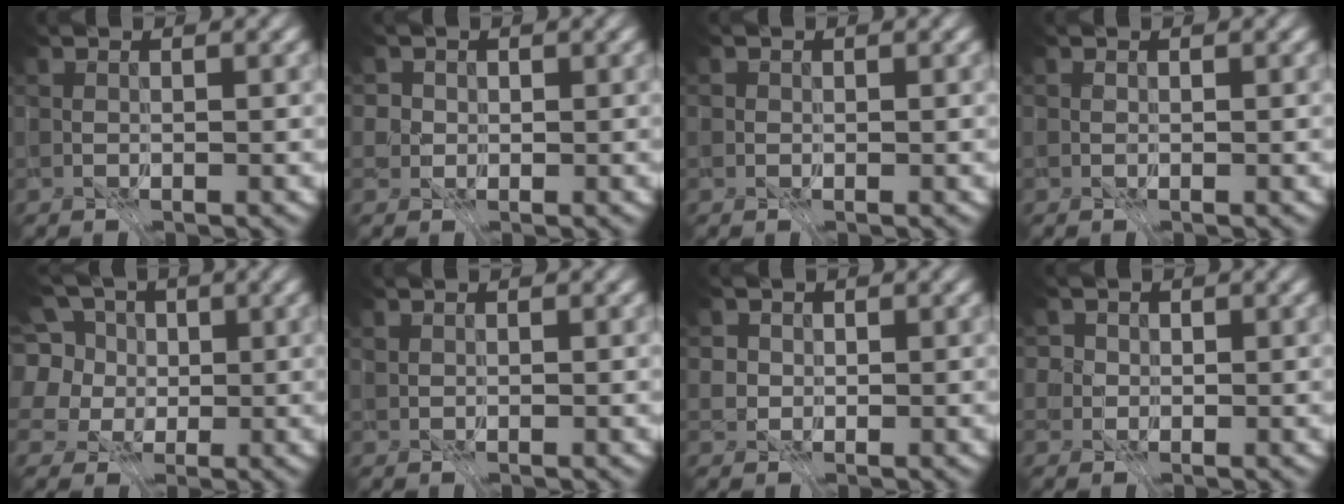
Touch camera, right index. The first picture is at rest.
{"total": 3.9, "force": [2.3, 2.8, 1.5], "torque": [-0.017, 0.004, 0.016]}
{"total": 1.8, "force": [0.8, 1.4, 0.8], "torque": [-0.005, 0.005, -0.003]}
{"total": 1.5, "force": [0.8, 1.0, 0.8], "torque": [-0.006, 0.006, 0.001]}
{"total": 5.7, "force": [2.4, 4.1, 3.2], "torque": [-0.069, 0.020, 0.015]}
{"total": 0.6, "force": [0.5, 0.3, 0.2], "torque": [-0.013, 0.001, 0.016]}
{"total": 3.6, "force": [2.2, 2.5, 1.4], "torque": [-0.012, -0.002, 0.020]}
{"total": 4.6, "force": [2.6, 3.2, 2.0], "torque": [-0.027, 0.006, 0.019]}